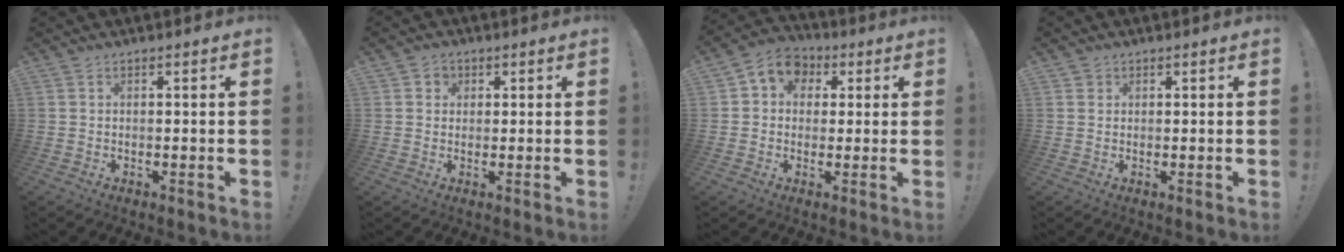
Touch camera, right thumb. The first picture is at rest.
{"total": 2.7, "force": [0.7, 2.5, 0.6], "torque": [-0.003, 0.000, 0.012]}
{"total": 7.4, "force": [1.5, 6.6, 3.0], "torque": [-0.038, 0.000, 0.032]}
{"total": 1.2, "force": [0.7, 0.9, 0.2], "torque": [0.001, -0.001, 0.012]}